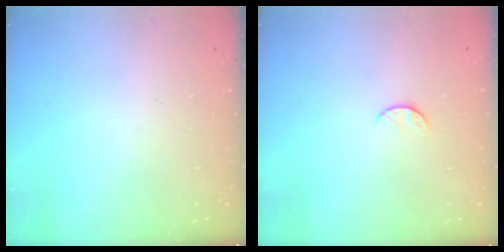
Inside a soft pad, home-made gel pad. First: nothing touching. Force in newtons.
{"total": 6.0, "press": 5.9, "slide": 0.6}